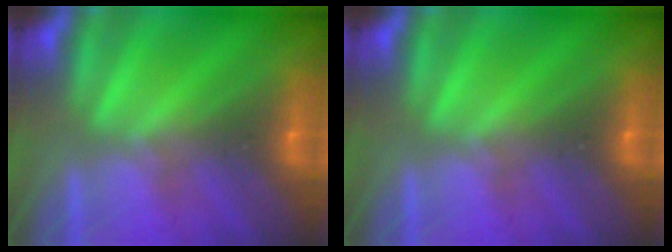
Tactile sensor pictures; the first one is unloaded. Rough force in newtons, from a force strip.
{"total": 0.0}